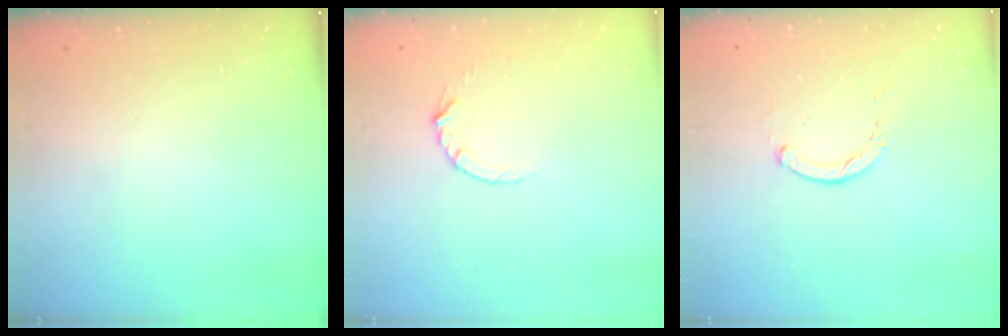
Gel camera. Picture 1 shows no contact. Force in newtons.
{"total": 3.7, "press": 3.7, "slide": 0.5}
{"total": 0.6, "press": 0.6, "slide": 0.2}